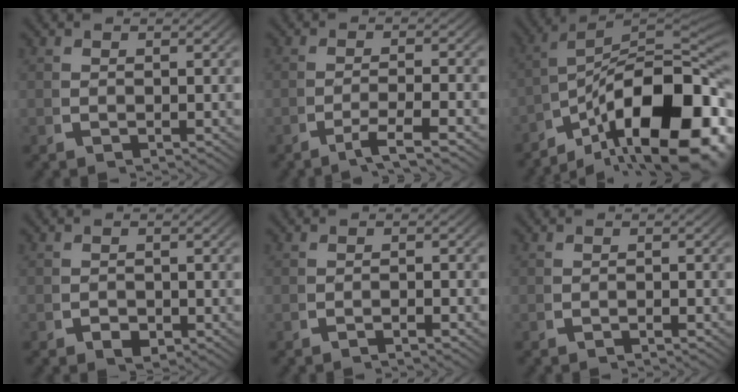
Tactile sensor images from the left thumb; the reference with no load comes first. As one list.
[{"total": 3.0, "force": [-1.7, 0.7, 2.4], "torque": [-0.047, -0.002, -0.031]}, {"total": 18.8, "force": [-4.0, 10.8, 14.9], "torque": [-0.208, -0.049, -0.045]}, {"total": 1.3, "force": [-0.7, 1.0, 0.5], "torque": [-0.007, -0.004, -0.013]}, {"total": 1.0, "force": [-0.8, 0.2, 0.5], "torque": [-0.009, 0.004, -0.019]}, {"total": 0.7, "force": [-0.6, 0.1, 0.4], "torque": [-0.007, 0.003, -0.013]}]